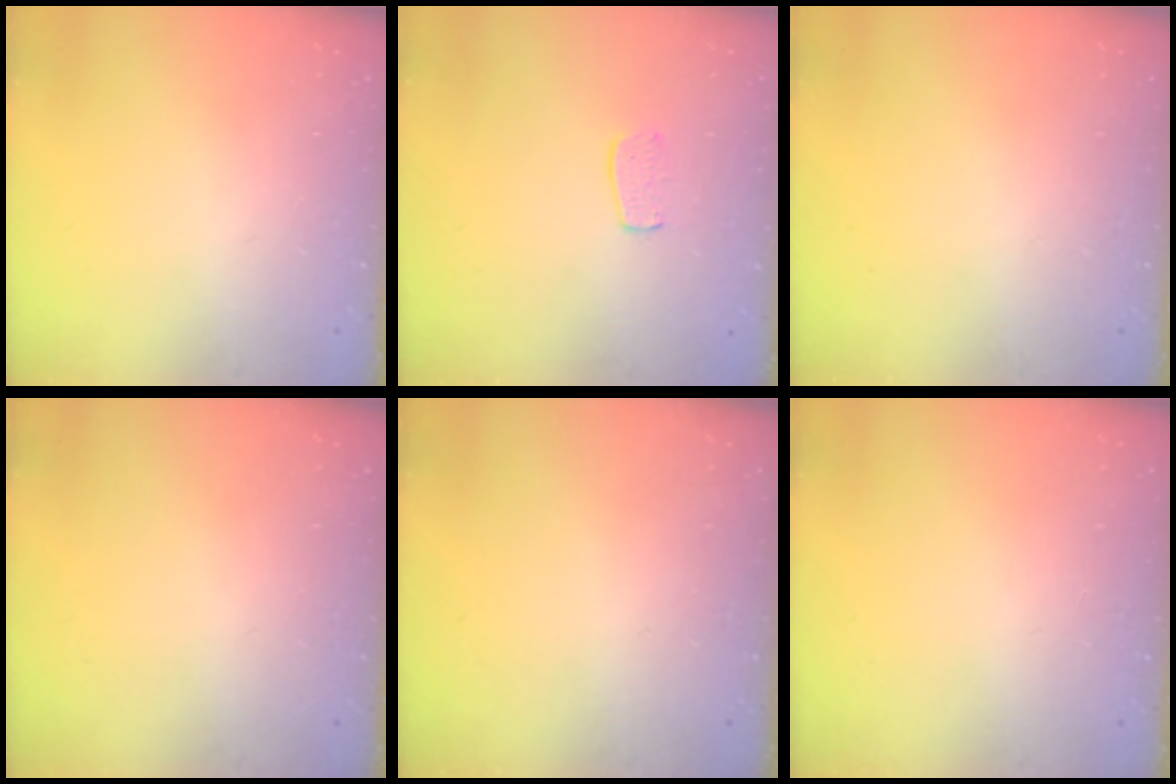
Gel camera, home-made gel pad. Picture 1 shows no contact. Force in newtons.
{"total": 6.9, "press": 6.8, "slide": 0.4}
{"total": 0.0}
{"total": 0.0}
{"total": 0.0}
{"total": 0.0}